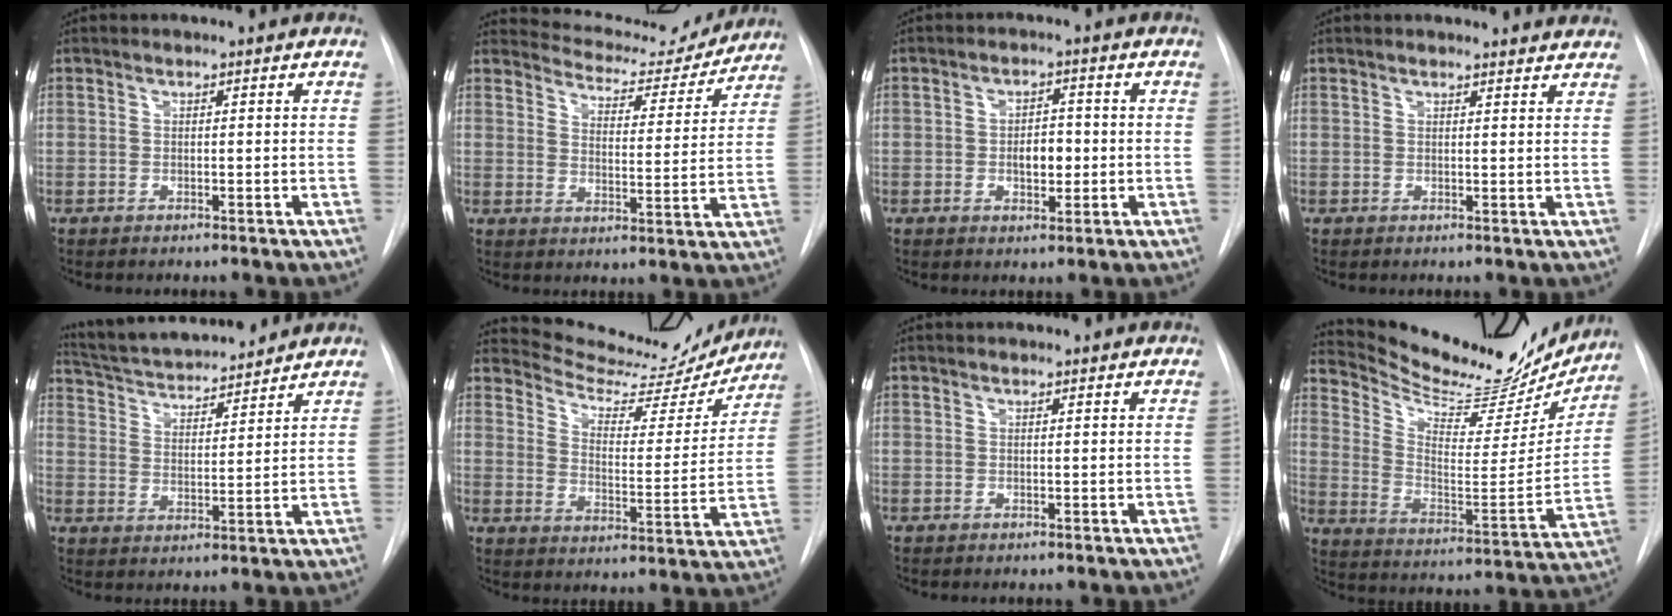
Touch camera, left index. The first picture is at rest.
{"total": 12.8, "force": [12.3, 3.0, 1.8], "torque": [-0.016, -0.023, 0.157]}
{"total": 3.8, "force": [-0.9, 2.0, 3.1], "torque": [-0.044, -0.002, -0.010]}
{"total": 7.5, "force": [7.4, 0.9, 1.2], "torque": [-0.001, -0.004, 0.059]}
{"total": 15.6, "force": [14.3, 2.4, 5.8], "torque": [-0.100, 0.016, 0.231]}
{"total": 16.6, "force": [16.1, 3.1, 2.5], "torque": [-0.031, -0.052, 0.205]}
{"total": 2.2, "force": [2.1, 0.2, 0.5], "torque": [-0.011, 0.009, 0.020]}
{"total": 23.4, "force": [21.6, 5.4, 7.3], "torque": [-0.114, -0.060, 0.304]}